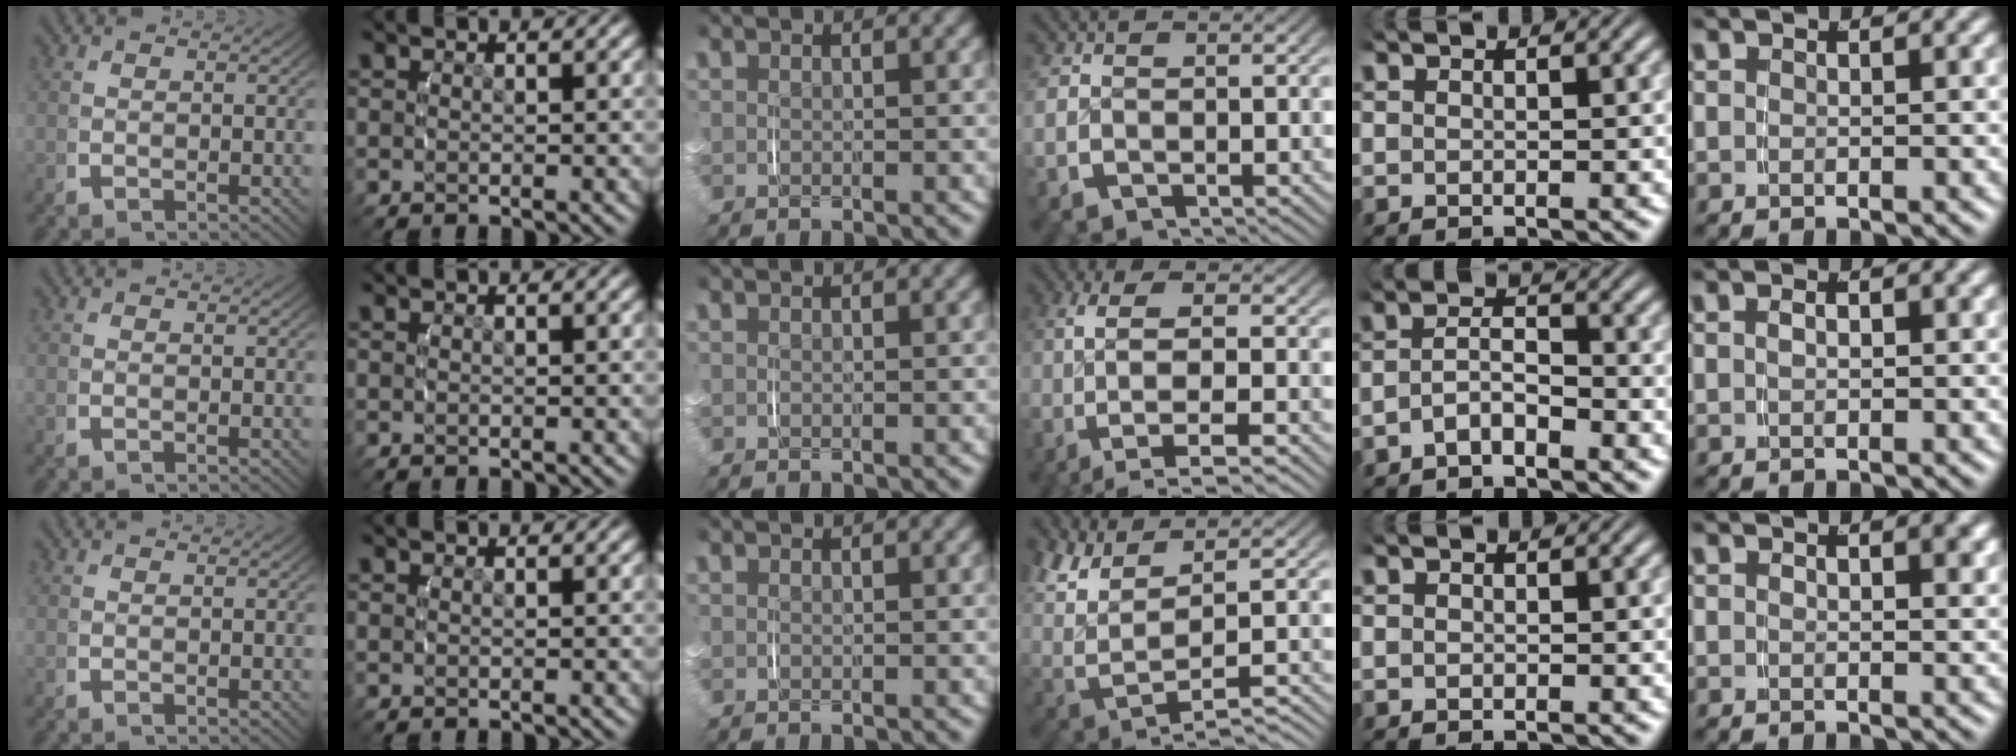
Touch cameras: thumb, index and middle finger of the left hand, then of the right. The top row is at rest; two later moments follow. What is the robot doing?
{"motion": "lift_and_place", "object": "backpack"}